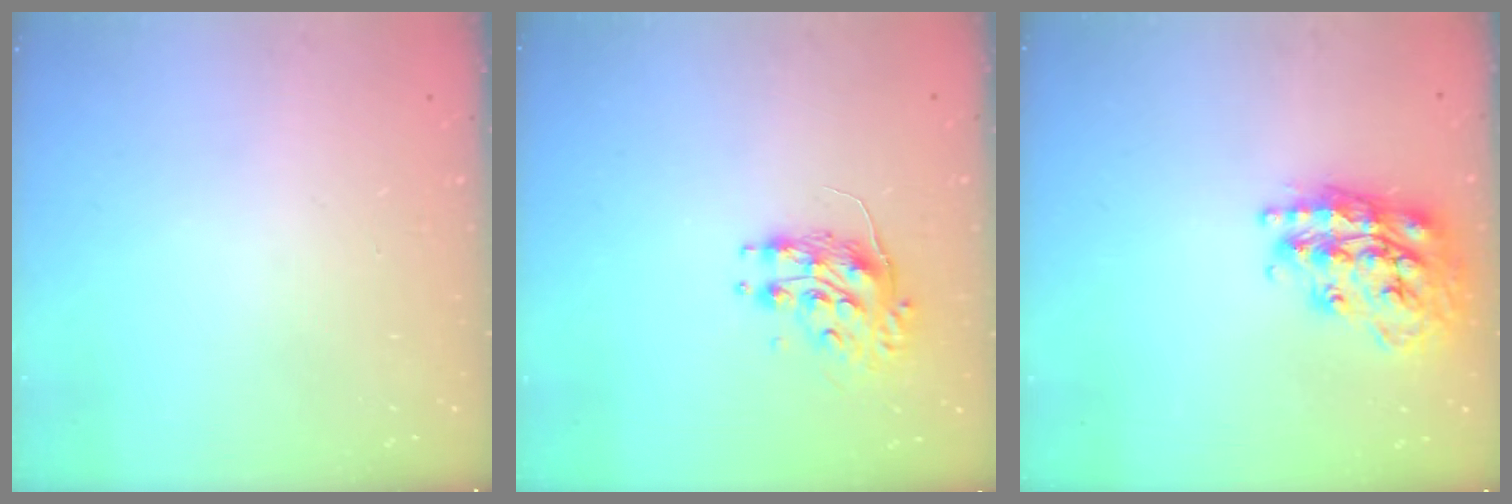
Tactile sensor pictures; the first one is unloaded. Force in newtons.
{"total": 8.1, "press": 8.1, "slide": 0.1}
{"total": 20.8, "press": 20.8, "slide": 1.4}